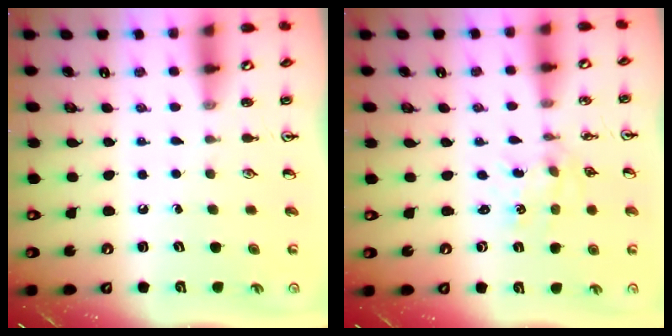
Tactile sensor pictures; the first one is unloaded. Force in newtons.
{"total": 0.9, "press": 0.8, "slide": 0.1}